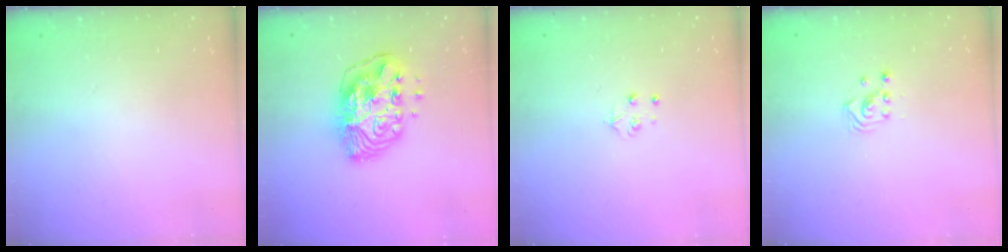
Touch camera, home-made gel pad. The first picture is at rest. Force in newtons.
{"total": 13.7, "press": 13.7, "slide": 1.0}
{"total": 3.9, "press": 3.8, "slide": 0.5}
{"total": 2.2, "press": 2.2, "slide": 0.2}